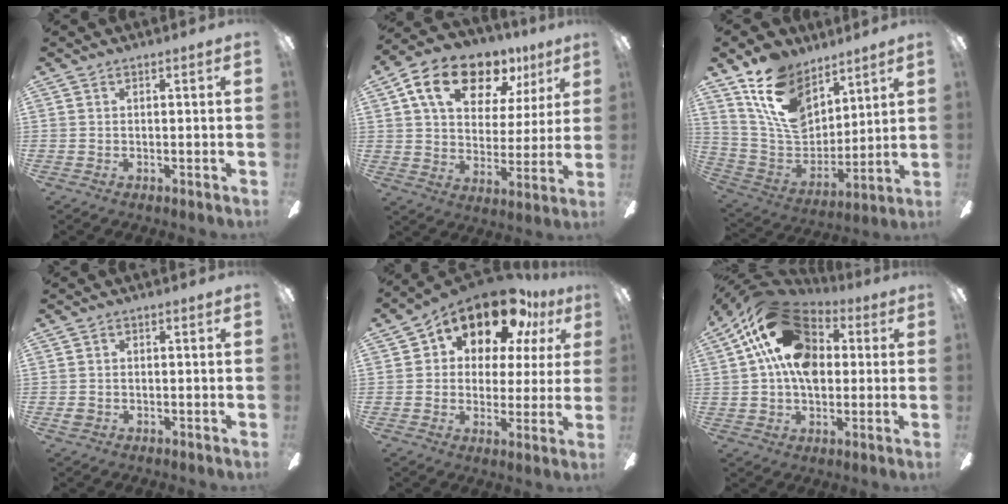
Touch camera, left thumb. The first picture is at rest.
{"total": 17.3, "force": [10.5, 10.1, 9.3], "torque": [-0.159, -0.047, 0.186]}
{"total": 17.8, "force": [10.7, 11.1, 8.9], "torque": [-0.175, -0.050, 0.206]}
{"total": 1.5, "force": [-0.5, 1.2, 0.7], "torque": [-0.012, 0.006, -0.011]}
{"total": 16.1, "force": [11.5, 8.1, 8.0], "torque": [-0.138, -0.072, 0.202]}
{"total": 19.1, "force": [6.1, 12.5, 13.1], "torque": [-0.251, -0.008, 0.109]}